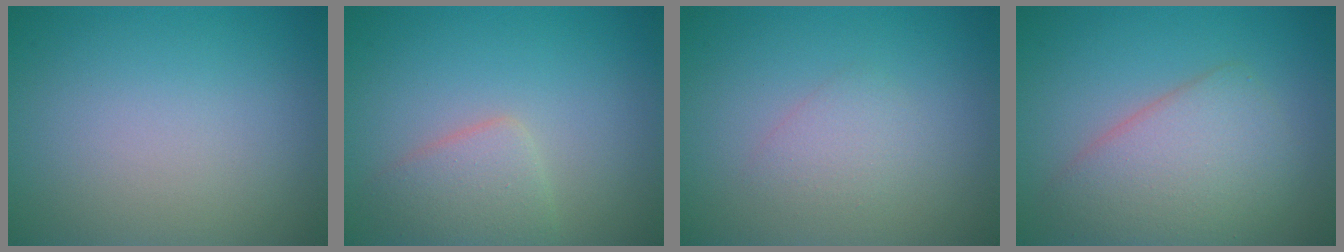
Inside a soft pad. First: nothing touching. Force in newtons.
{"total": 2.8, "press": 2.8, "slide": 0.1}
{"total": 1.6, "press": 1.6, "slide": 0.0}
{"total": 5.0, "press": 5.0, "slide": 0.3}